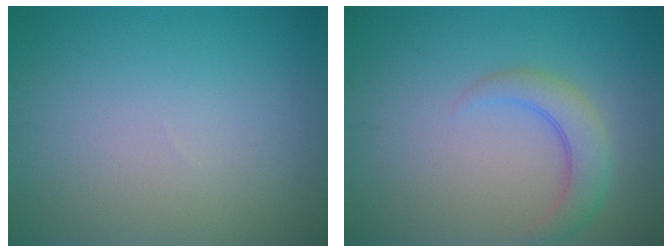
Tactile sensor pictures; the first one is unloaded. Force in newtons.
{"total": 3.0, "press": 3.0, "slide": 0.3}